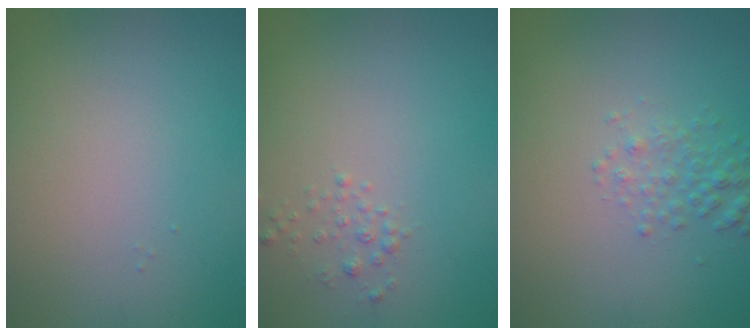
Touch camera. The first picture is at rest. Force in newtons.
{"total": 0.9, "press": 0.9, "slide": 0.0}
{"total": 1.7, "press": 1.7, "slide": 0.1}